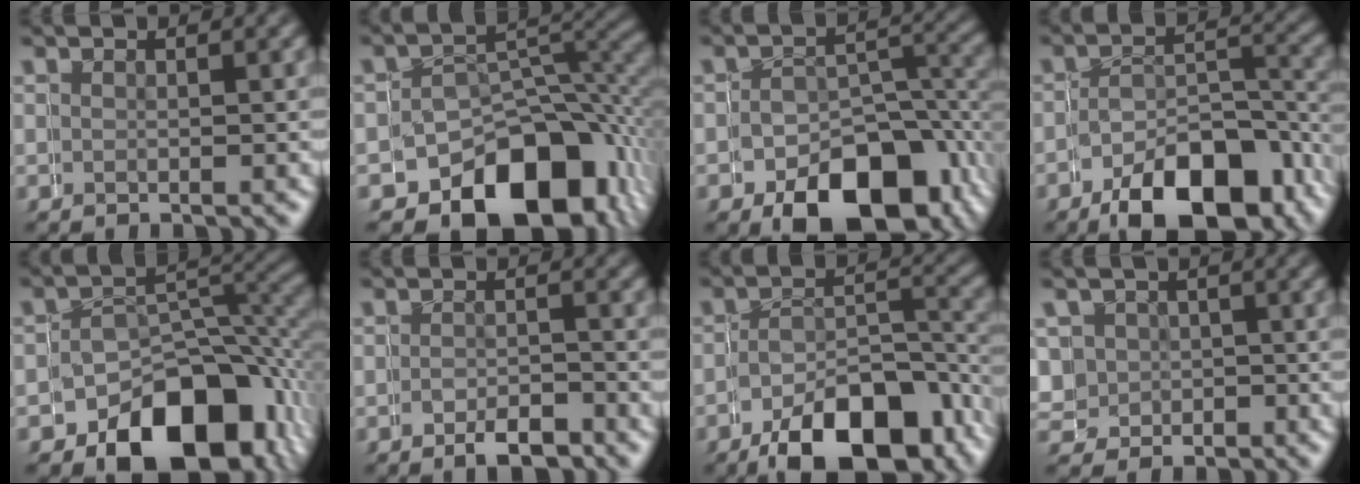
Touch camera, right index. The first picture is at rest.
{"total": 9.0, "force": [-5.8, 5.4, 4.2], "torque": [-0.037, -0.016, -0.085]}
{"total": 8.7, "force": [-4.3, 5.6, 5.0], "torque": [-0.062, -0.016, -0.063]}
{"total": 8.2, "force": [-5.5, 3.8, 4.7], "torque": [-0.058, -0.018, -0.078]}
{"total": 7.8, "force": [-4.9, 4.5, 4.1], "torque": [-0.038, -0.010, -0.075]}
{"total": 3.0, "force": [-2.5, 1.2, 1.2], "torque": [-0.002, 0.002, -0.049]}
{"total": 9.0, "force": [-5.8, 4.2, 5.4], "torque": [-0.068, -0.019, -0.083]}
{"total": 5.3, "force": [0.3, 5.3, -0.3], "torque": [-0.012, -0.023, 0.009]}